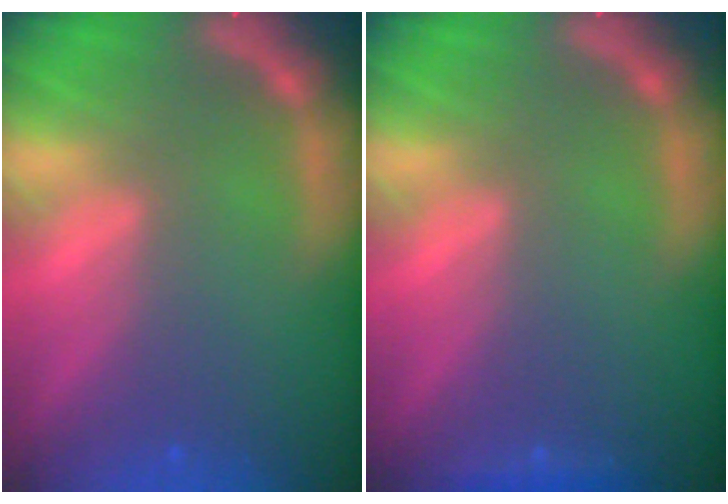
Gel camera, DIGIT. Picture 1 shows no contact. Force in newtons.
{"total": 0.9}